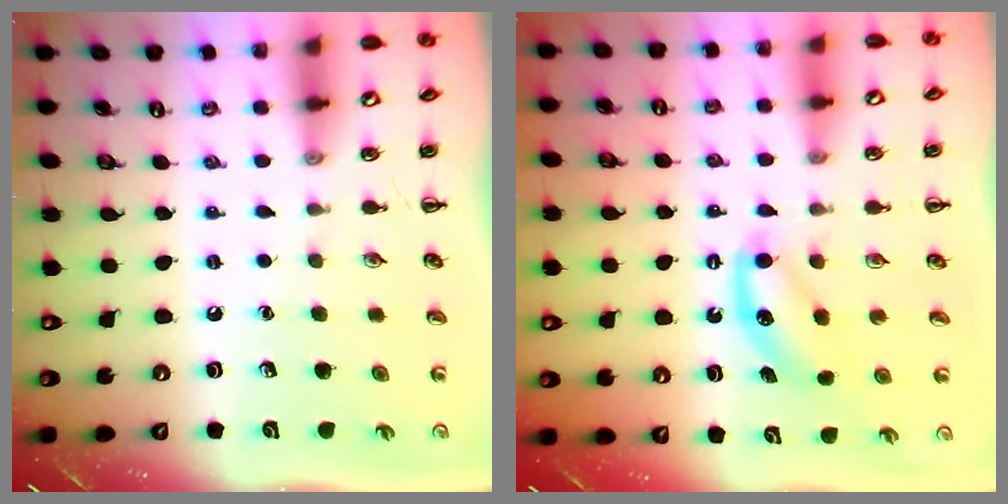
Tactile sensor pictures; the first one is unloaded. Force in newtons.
{"total": 4.8, "press": 4.6, "slide": 1.4}